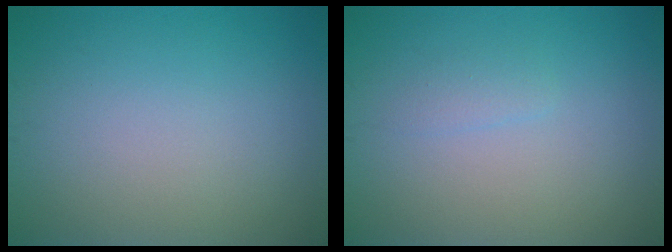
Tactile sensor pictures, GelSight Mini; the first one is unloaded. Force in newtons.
{"total": 0.8, "press": 0.8, "slide": 0.1}